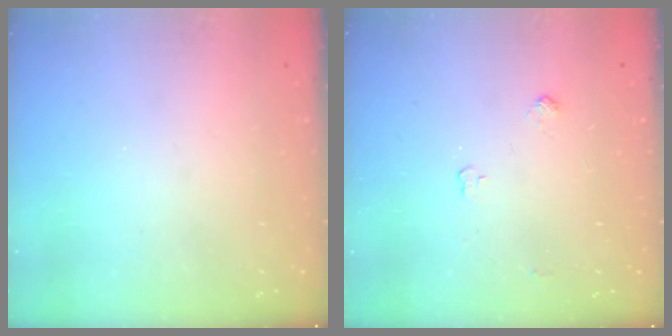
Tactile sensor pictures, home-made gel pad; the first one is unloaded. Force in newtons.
{"total": 3.8, "press": 3.8, "slide": 0.6}